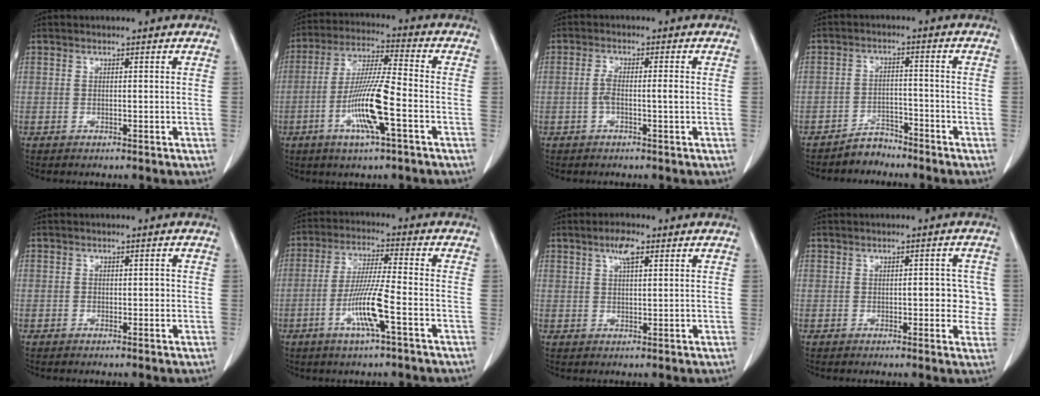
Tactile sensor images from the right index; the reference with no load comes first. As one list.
[{"total": 11.7, "force": [-3.9, 0.4, 11.1], "torque": [-0.220, -0.005, -0.073]}, {"total": 2.8, "force": [-0.5, 0.3, 2.7], "torque": [-0.052, 0.011, -0.006]}, {"total": 3.5, "force": [-3.2, 1.4, -0.1], "torque": [0.003, 0.001, -0.054]}, {"total": 1.0, "force": [-0.1, 0.6, 0.8], "torque": [-0.008, 0.004, 0.003]}, {"total": 9.0, "force": [-3.3, -0.3, 8.4], "torque": [-0.167, -0.007, -0.064]}, {"total": 3.4, "force": [1.8, 0.8, 2.7], "torque": [-0.057, 0.007, 0.033]}, {"total": 4.8, "force": [0.1, 2.4, 4.2], "torque": [-0.034, 0.004, 0.000]}]